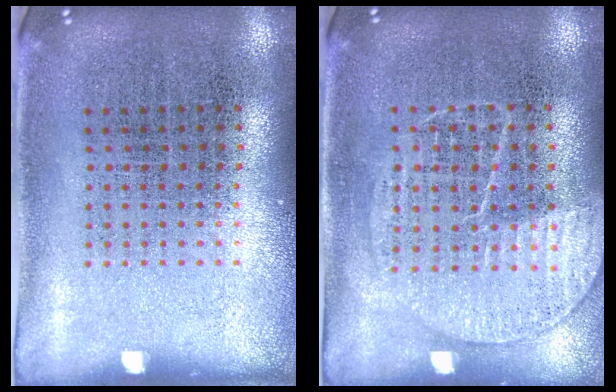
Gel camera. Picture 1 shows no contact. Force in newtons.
{"total": 1.3, "press": 1.3, "slide": 0.3}